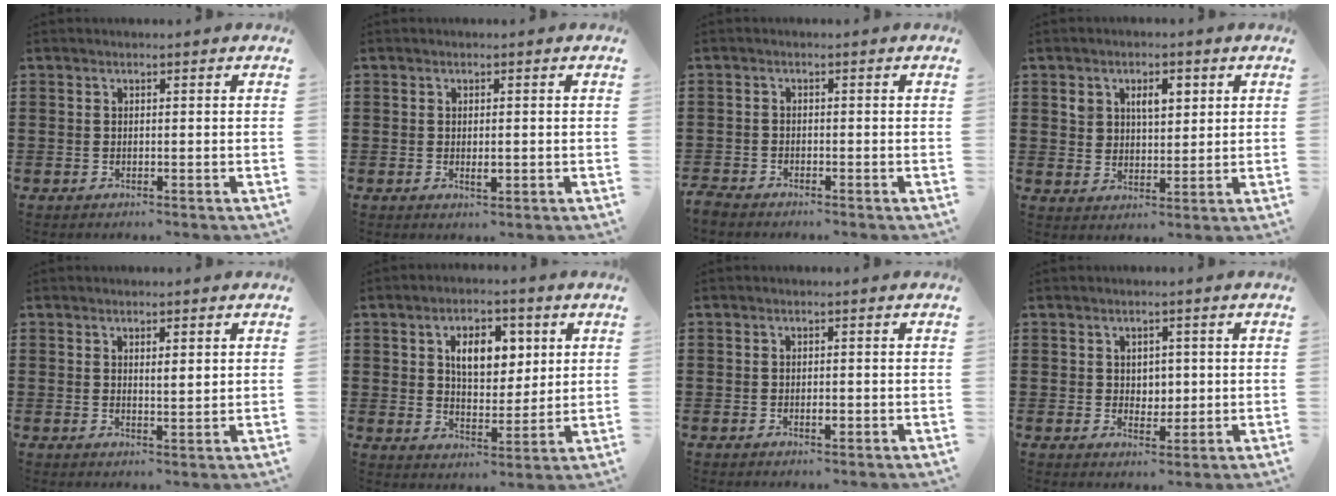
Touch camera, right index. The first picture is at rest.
{"total": 1.6, "force": [-0.1, 0.5, 1.5], "torque": [-0.028, -0.001, -0.001]}
{"total": 1.7, "force": [-1.6, 0.3, 0.1], "torque": [-0.005, 0.001, -0.035]}
{"total": 4.5, "force": [1.9, 3.0, 2.8], "torque": [-0.049, 0.007, 0.029]}
{"total": 1.6, "force": [0.9, 0.3, 1.3], "torque": [-0.027, 0.003, 0.015]}
{"total": 6.8, "force": [2.6, 4.0, 4.8], "torque": [-0.077, 0.002, 0.037]}
{"total": 1.1, "force": [-0.3, 0.4, 0.9], "torque": [-0.018, -0.004, -0.005]}
{"total": 2.7, "force": [1.0, 2.4, 0.7], "torque": [-0.017, 0.009, 0.015]}